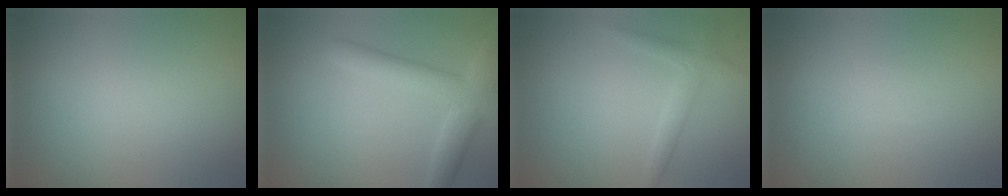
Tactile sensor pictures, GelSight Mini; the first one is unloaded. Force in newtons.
{"total": 4.8, "press": 4.8, "slide": 0.3}
{"total": 1.9, "press": 1.9, "slide": 0.2}
{"total": 0.0}